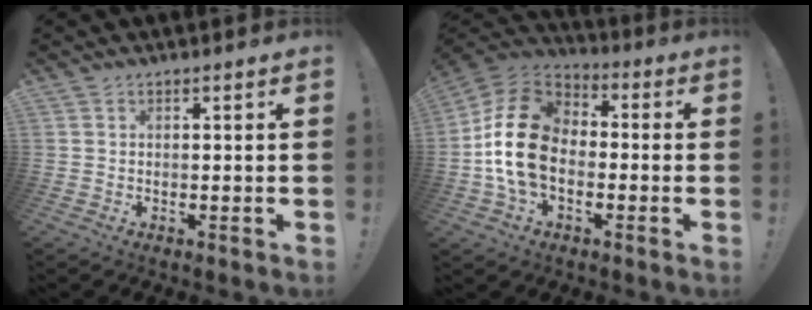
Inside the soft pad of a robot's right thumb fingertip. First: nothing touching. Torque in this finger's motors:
{"motor_torque": [1.45, 2.17, 1.05, -0.75, 0.59]}